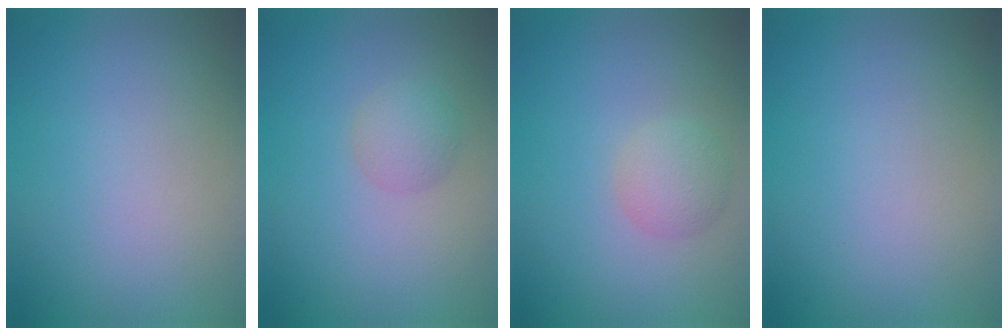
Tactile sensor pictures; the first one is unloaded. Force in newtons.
{"total": 1.9, "press": 1.9, "slide": 0.0}
{"total": 2.3, "press": 2.3, "slide": 0.1}
{"total": 0.0}